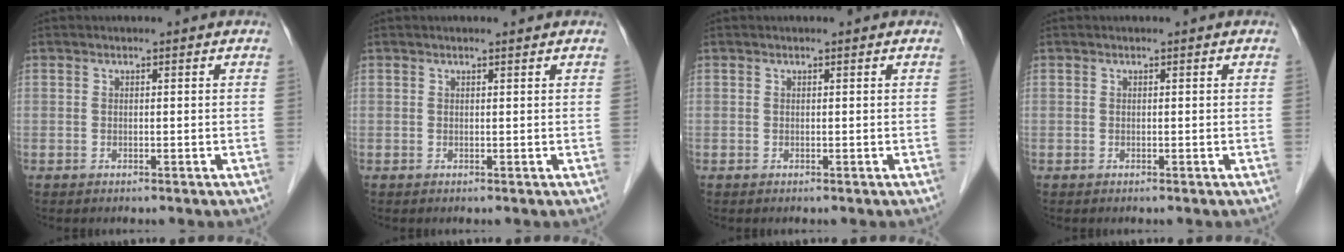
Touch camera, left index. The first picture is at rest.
{"total": 0.9, "force": [0.8, 0.0, 0.3], "torque": [-0.010, 0.004, 0.014]}
{"total": 0.0}
{"total": 0.0}